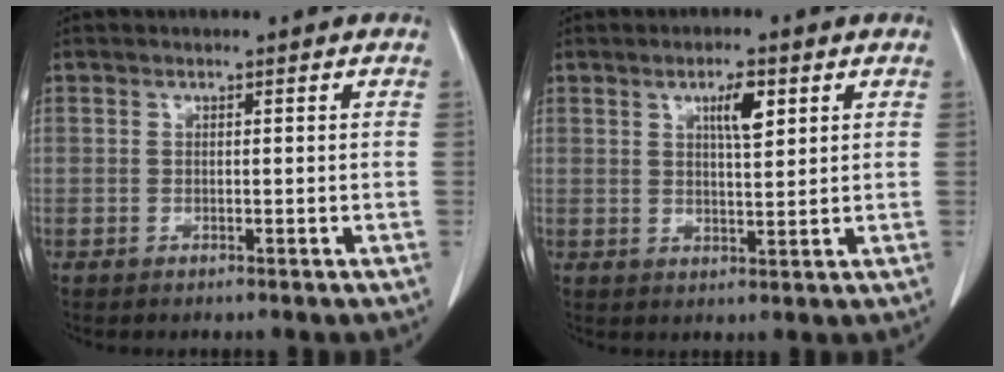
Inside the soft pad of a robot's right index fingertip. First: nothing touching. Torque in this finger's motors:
{"motor_torque": [0.11, 0.03, 0.10, 0.05]}